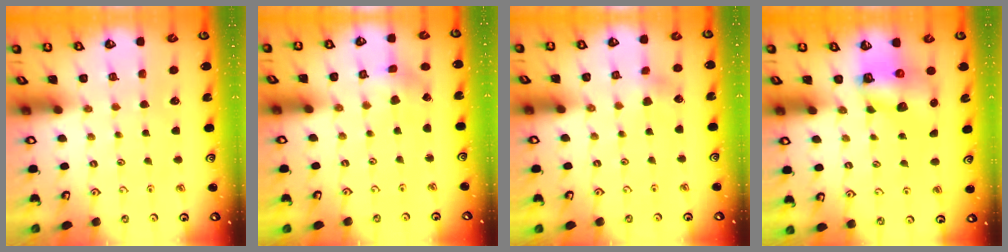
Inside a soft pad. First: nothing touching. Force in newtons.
{"total": 1.5, "press": 1.4, "slide": 0.2}
{"total": 4.3, "press": 4.3, "slide": 0.4}
{"total": 8.2, "press": 8.2, "slide": 1.1}